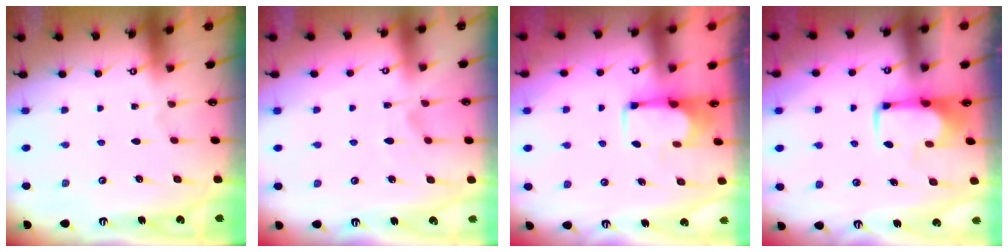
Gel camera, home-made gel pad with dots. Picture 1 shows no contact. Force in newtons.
{"total": 2.5, "press": 2.2, "slide": 1.2}
{"total": 1.7, "press": 1.6, "slide": 0.5}
{"total": 2.0, "press": 1.9, "slide": 0.5}